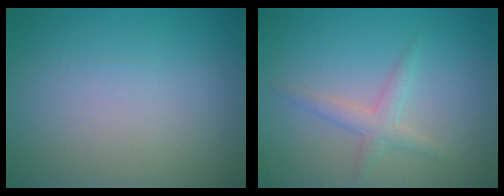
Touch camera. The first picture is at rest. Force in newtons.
{"total": 2.0, "press": 2.0, "slide": 0.1}